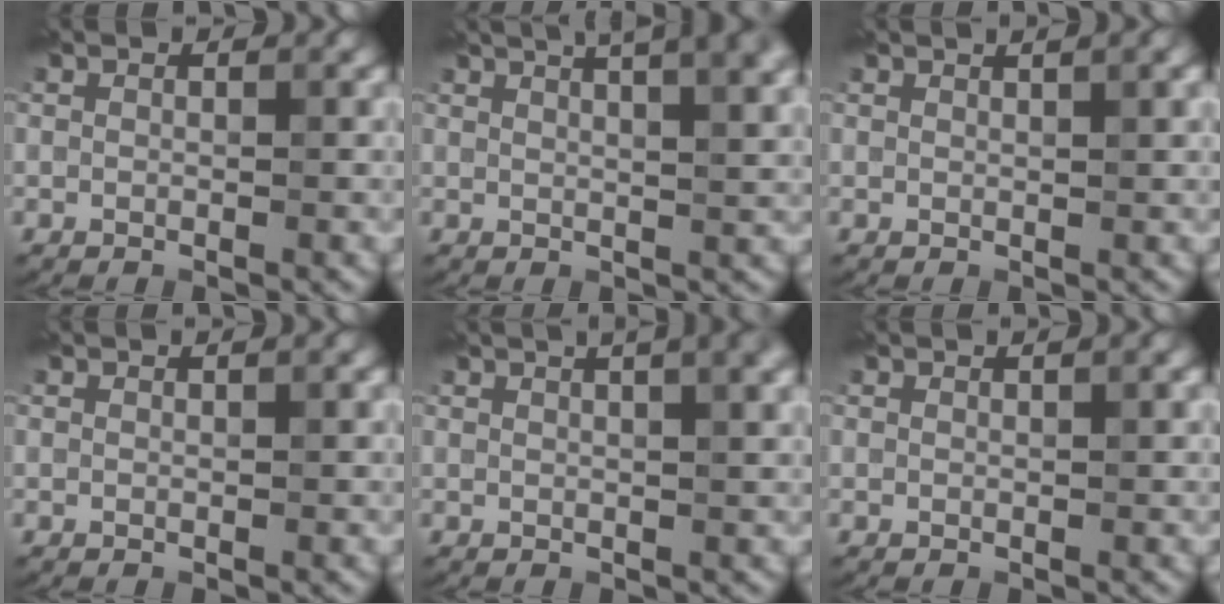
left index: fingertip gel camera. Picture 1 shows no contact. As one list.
[{"total": 10.9, "force": [6.4, 4.3, 7.8], "torque": [-0.061, 0.062, 0.055]}, {"total": 2.3, "force": [1.3, 0.5, 1.8], "torque": [-0.013, 0.002, 0.013]}, {"total": 0.6, "force": [0.4, 0.0, 0.4], "torque": [-0.006, 0.001, 0.008]}, {"total": 8.1, "force": [4.4, 3.4, 5.8], "torque": [-0.039, 0.053, 0.026]}, {"total": 0.9, "force": [0.6, 0.0, 0.7], "torque": [-0.010, 0.001, 0.010]}]